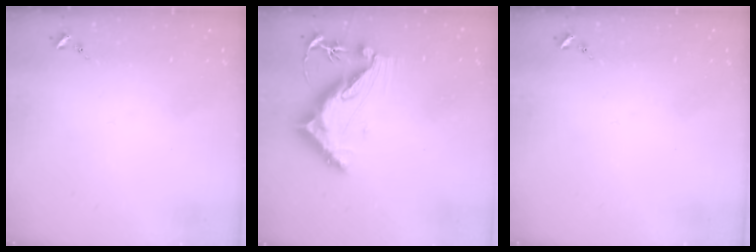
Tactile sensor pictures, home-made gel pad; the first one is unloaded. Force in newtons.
{"total": 9.9, "press": 9.8, "slide": 1.1}
{"total": 0.0}